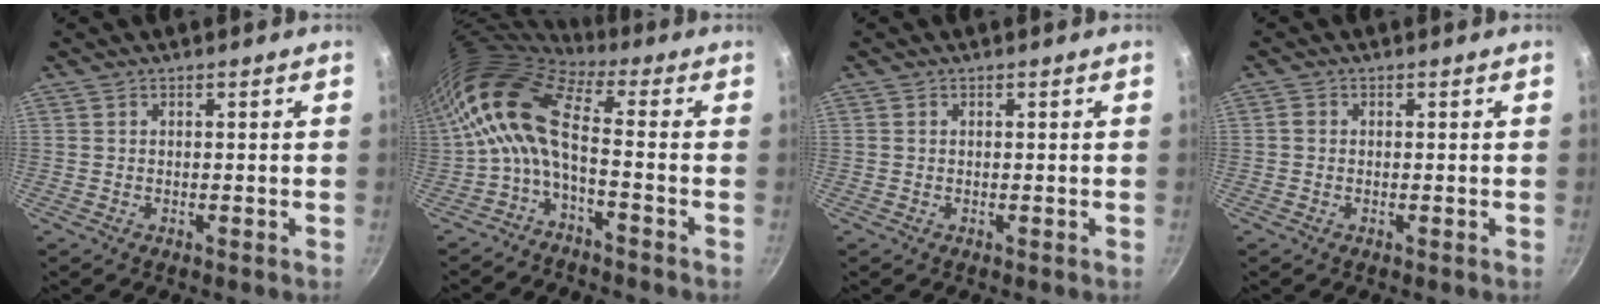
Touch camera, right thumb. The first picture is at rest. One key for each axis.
{"total": 11.3, "fx": -1.1, "fy": 4.3, "fz": 10.3, "tx": -0.219, "ty": 0.028, "tz": -0.031}
{"total": 0.0}
{"total": 1.0, "fx": -0.2, "fy": 0.8, "fz": 0.5, "tx": -0.011, "ty": 0.002, "tz": -0.006}